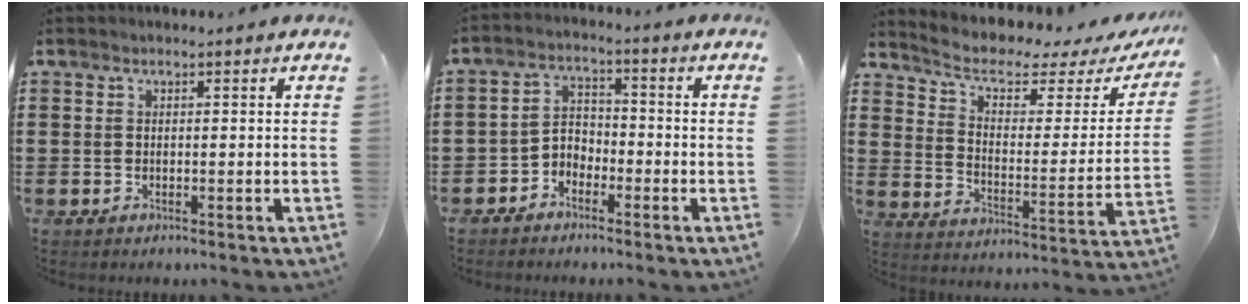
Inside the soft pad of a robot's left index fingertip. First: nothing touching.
{"total": 3.5, "force": [-3.1, 1.5, 0.5], "torque": [-0.016, 0.007, -0.069]}
{"total": 5.1, "force": [3.5, 2.0, 3.2], "torque": [-0.083, -0.022, 0.054]}